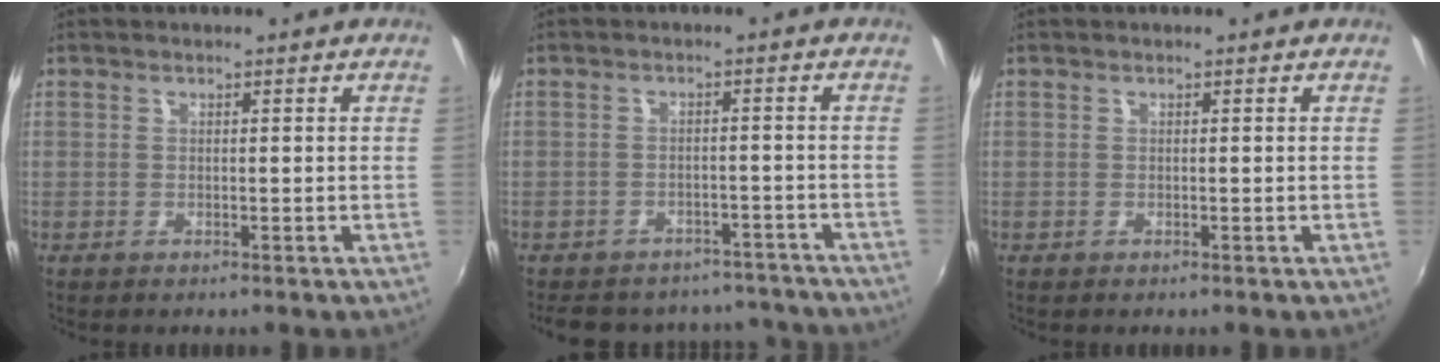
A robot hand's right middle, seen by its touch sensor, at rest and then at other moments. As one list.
[{"total": 16.5, "force": [-14.2, 6.9, 4.8], "torque": [-0.107, 0.023, -0.168]}, {"total": 0.0}]